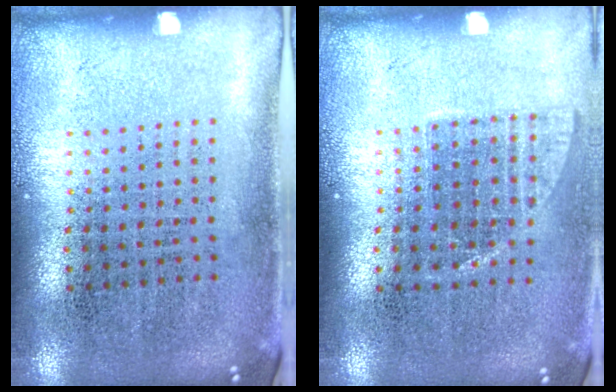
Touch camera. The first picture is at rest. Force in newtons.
{"total": 1.0, "press": 0.8, "slide": 0.5}